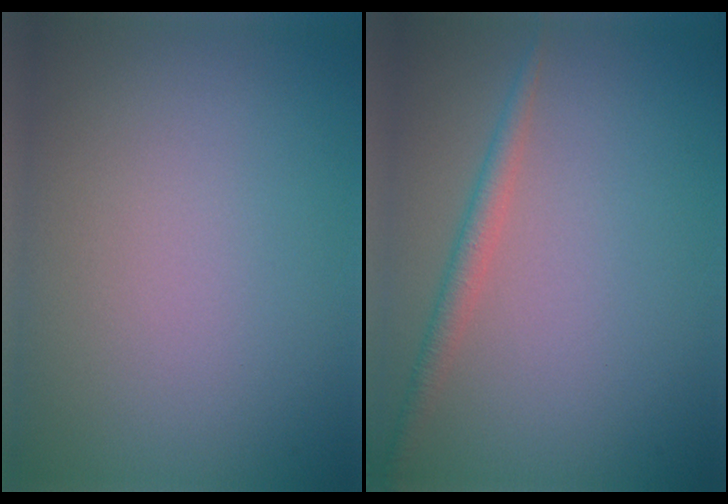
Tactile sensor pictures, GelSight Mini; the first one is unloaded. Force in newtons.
{"total": 1.8, "press": 1.8, "slide": 0.1}